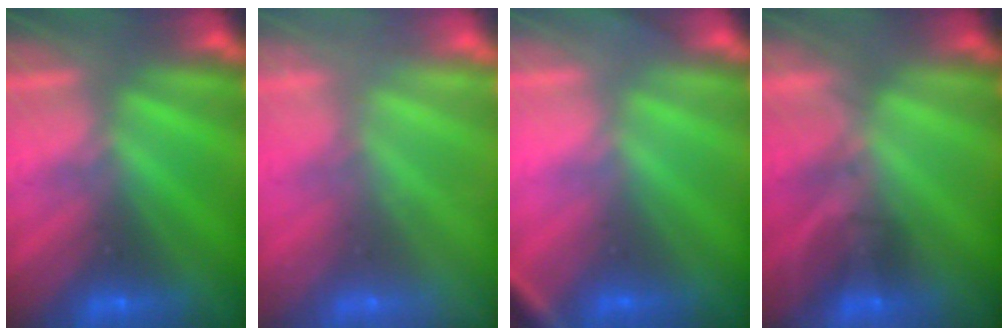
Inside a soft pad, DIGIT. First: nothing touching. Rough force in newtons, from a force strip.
{"total": 2.3}
{"total": 2.7}
{"total": 1.7}